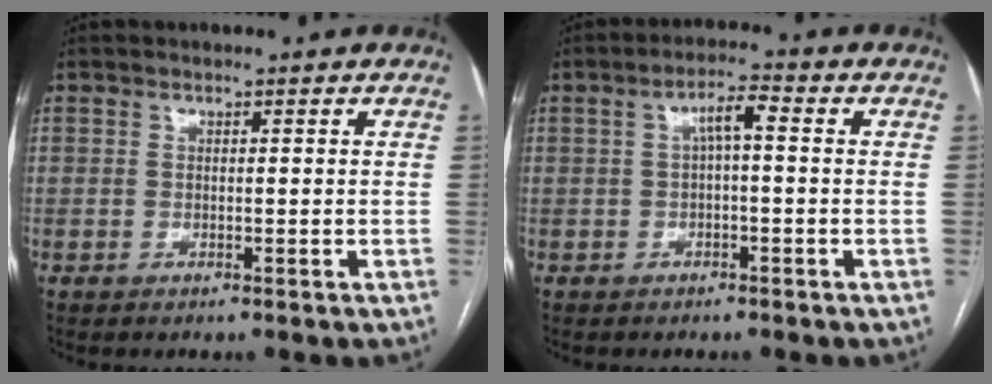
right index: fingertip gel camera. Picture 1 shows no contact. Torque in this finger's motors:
{"motor_torque": [0.61, 0.07, 0.12, 0.06]}